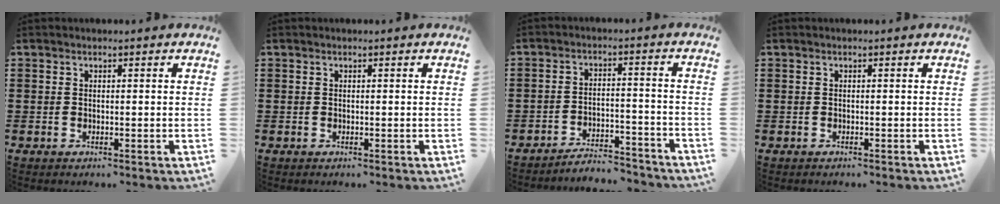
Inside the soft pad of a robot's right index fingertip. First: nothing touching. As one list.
[{"total": 0.0}, {"total": 4.6, "force": [-4.5, 0.4, 0.7], "torque": [-0.017, 0.005, -0.093]}, {"total": 0.0}]